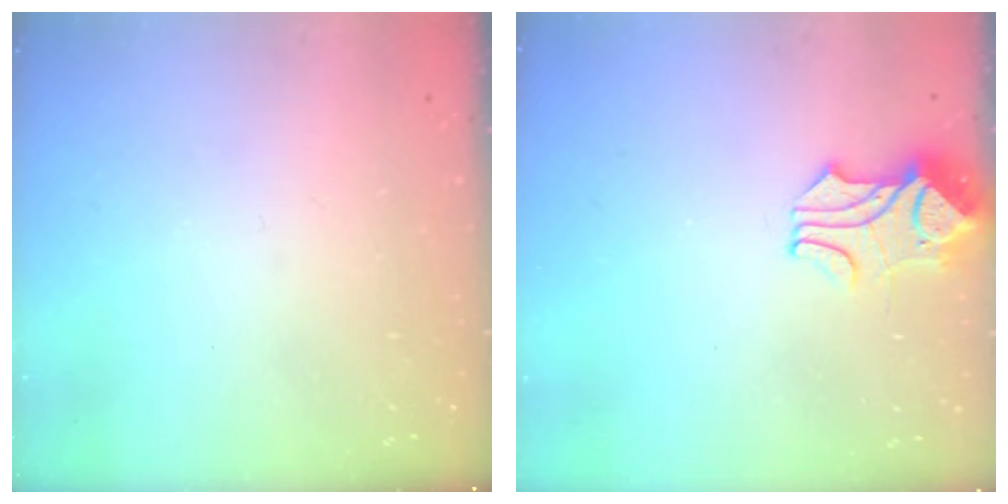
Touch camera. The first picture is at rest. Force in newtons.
{"total": 1.8, "press": 1.4, "slide": 1.2}